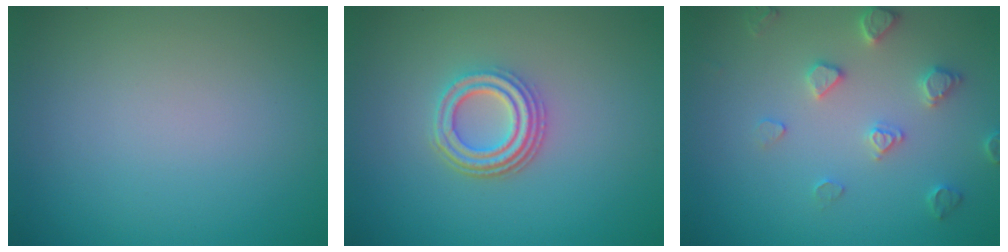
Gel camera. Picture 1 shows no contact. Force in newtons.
{"total": 3.7, "press": 3.0, "slide": 2.2}
{"total": 2.9, "press": 2.8, "slide": 0.7}